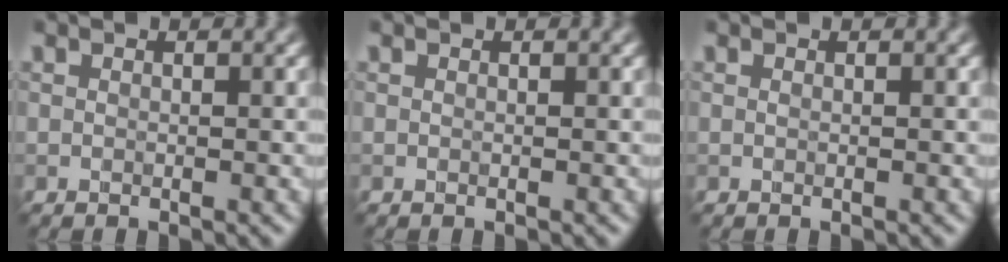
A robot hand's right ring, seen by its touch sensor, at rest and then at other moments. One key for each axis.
{"total": 0.0}
{"total": 0.0}